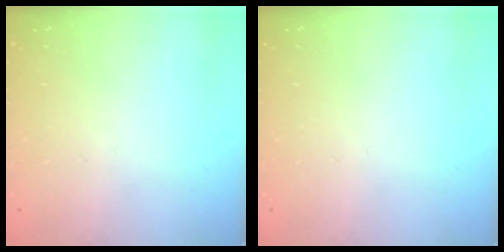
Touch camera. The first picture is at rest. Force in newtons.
{"total": 0.0}